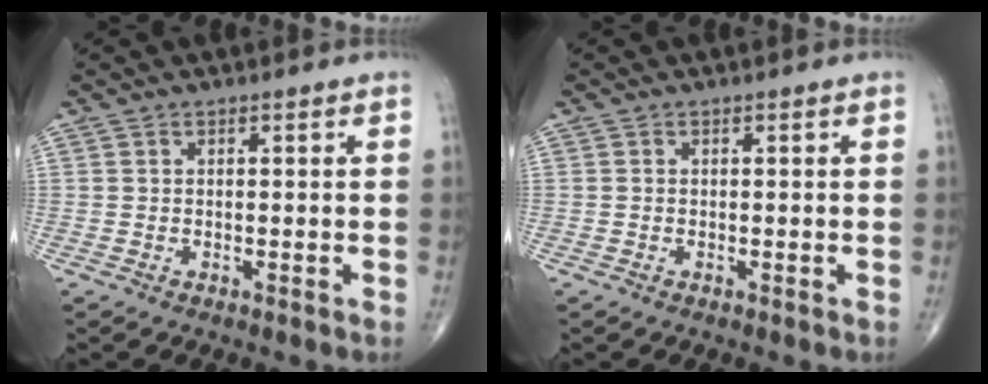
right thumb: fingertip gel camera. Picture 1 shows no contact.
{"total": 0.0}